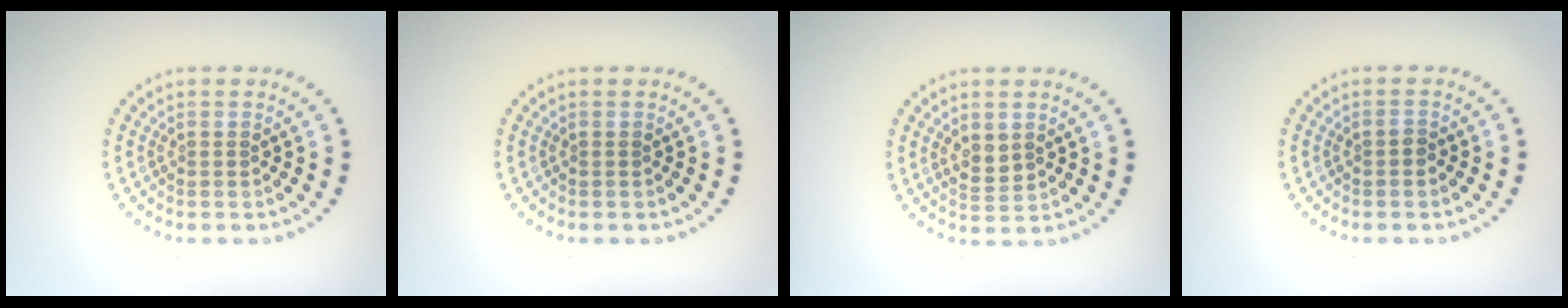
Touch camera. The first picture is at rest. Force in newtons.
{"total": 0.0}
{"total": 1.9, "press": 1.8, "slide": 0.7}
{"total": 0.8, "press": 0.8, "slide": 0.1}